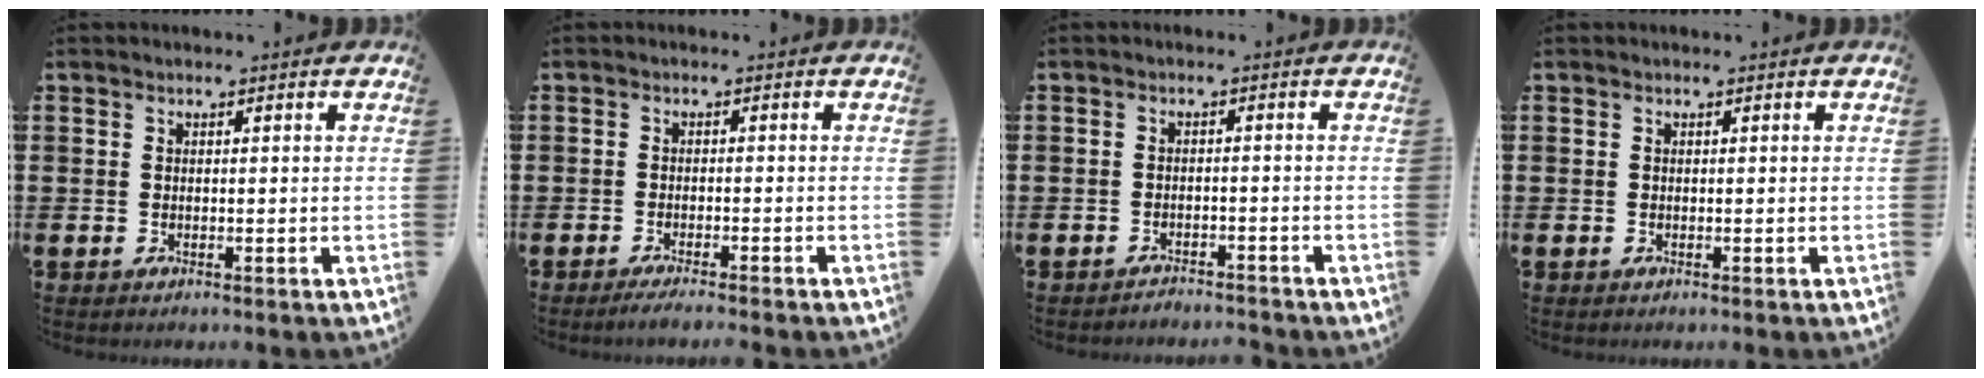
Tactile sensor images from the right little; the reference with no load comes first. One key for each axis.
{"total": 1.4, "fx": -1.2, "fy": -0.1, "fz": 0.7, "tx": -0.010, "ty": 0.000, "tz": -0.022}
{"total": 1.8, "fx": -1.7, "fy": -0.1, "fz": -0.2, "tx": -0.002, "ty": 0.004, "tz": -0.038}
{"total": 0.0}